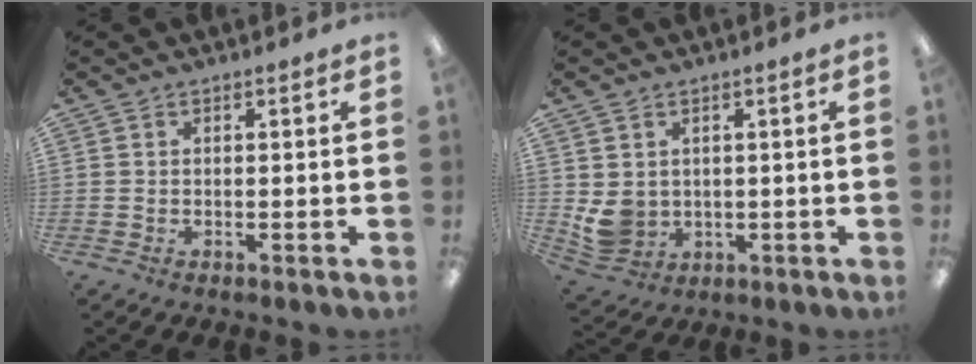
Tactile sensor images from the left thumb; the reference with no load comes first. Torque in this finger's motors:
{"motor_torque": [-0.28, 0.32, 0.00, -0.03, 0.02]}